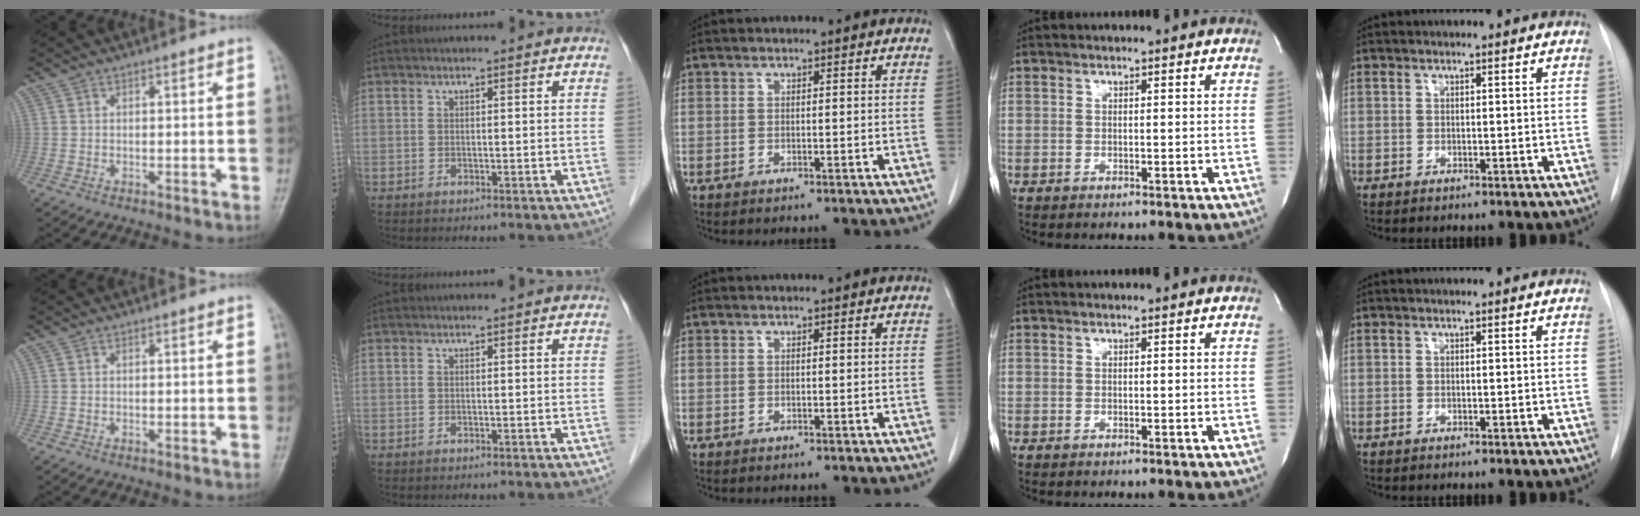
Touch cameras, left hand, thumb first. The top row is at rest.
{}